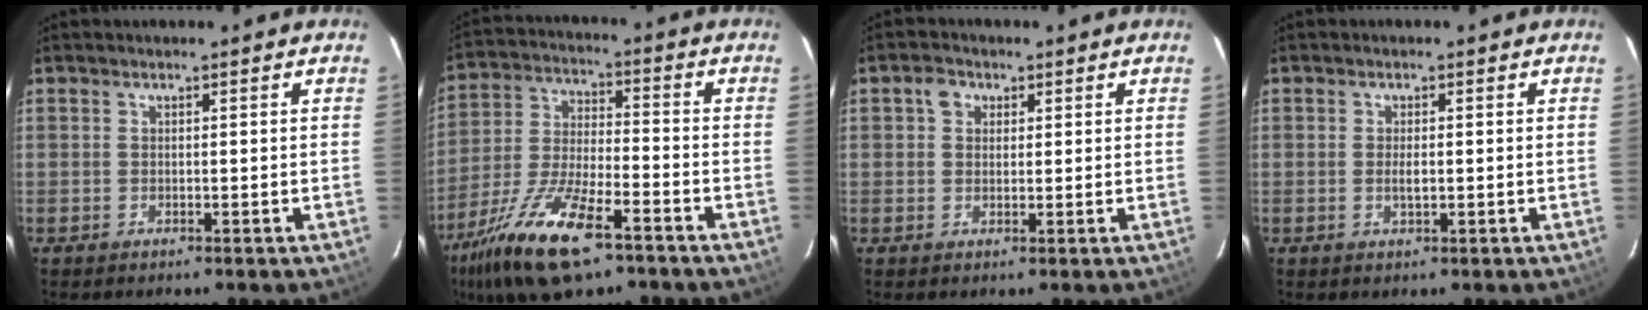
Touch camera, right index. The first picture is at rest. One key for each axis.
{"total": 17.9, "fx": -11.3, "fy": 5.8, "fz": 12.6, "tx": -0.266, "ty": -0.035, "tz": -0.212}
{"total": 2.7, "fx": 0.9, "fy": 2.4, "fz": 1.0, "tx": -0.014, "ty": 0.012, "tz": 0.013}
{"total": 1.5, "fx": -0.2, "fy": 0.6, "fz": 1.4, "tx": -0.026, "ty": -0.003, "tz": -0.002}